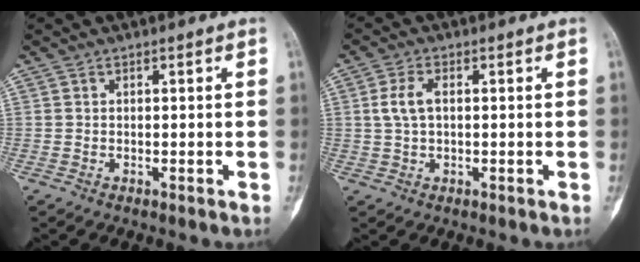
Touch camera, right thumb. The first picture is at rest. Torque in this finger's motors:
{"motor_torque": [0.00, 0.03, 0.40, -0.35, 0.00]}